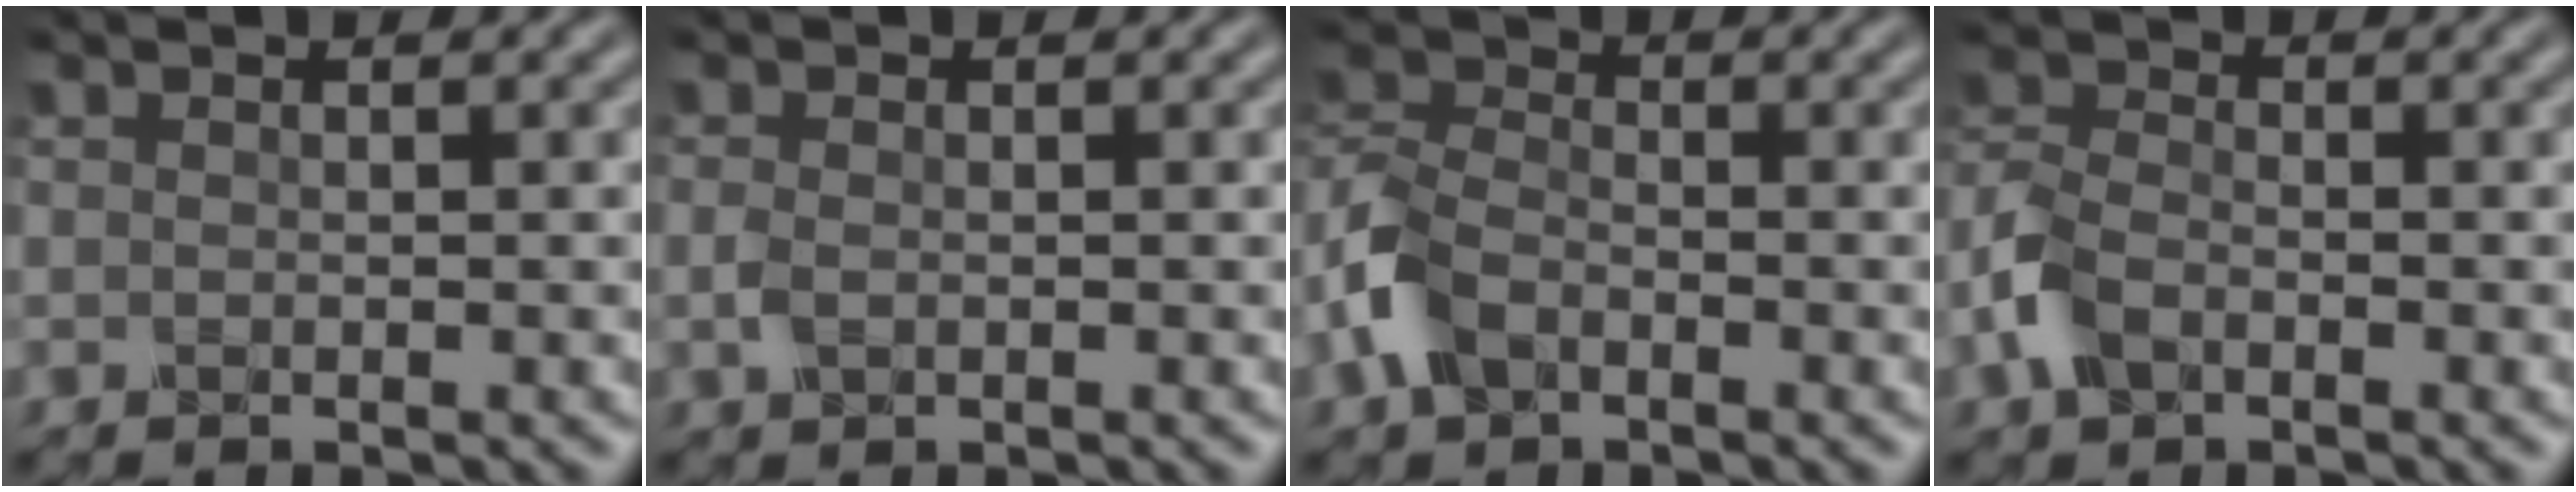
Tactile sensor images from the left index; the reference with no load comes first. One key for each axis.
{"total": 1.2, "fx": -0.3, "fy": 0.8, "fz": 0.8, "tx": -0.021, "ty": -0.003, "tz": -0.004}
{"total": 5.3, "fx": -2.7, "fy": 3.3, "fz": 3.1, "tx": -0.078, "ty": 0.005, "tz": -0.072}
{"total": 3.9, "fx": -2.0, "fy": 2.4, "fz": 2.3, "tx": -0.058, "ty": 0.002, "tz": -0.055}